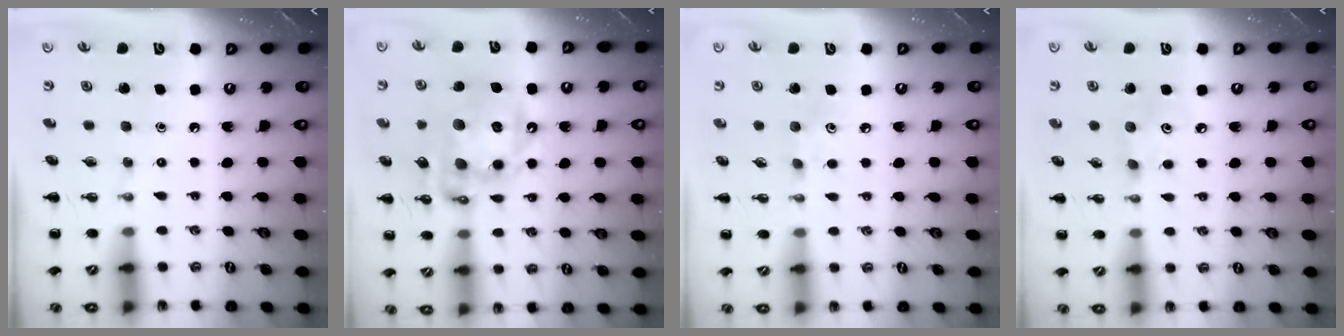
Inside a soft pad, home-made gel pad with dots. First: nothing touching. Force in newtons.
{"total": 17.5, "press": 17.2, "slide": 3.6}
{"total": 3.9, "press": 3.8, "slide": 1.0}
{"total": 4.5, "press": 4.3, "slide": 1.2}